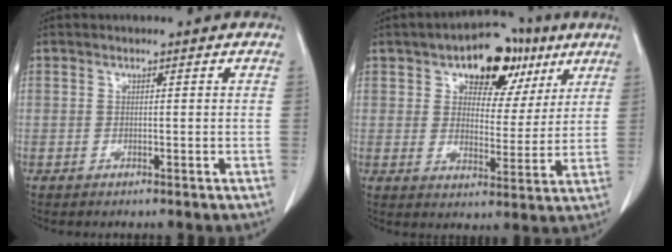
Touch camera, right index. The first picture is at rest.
{"total": 12.6, "force": [6.6, 7.2, 8.0], "torque": [-0.101, 0.024, 0.098]}